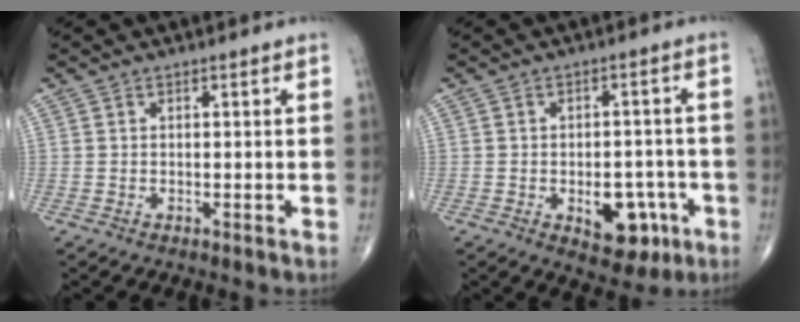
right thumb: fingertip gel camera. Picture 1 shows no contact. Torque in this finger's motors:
{"motor_torque": [2.68, 1.82, 0.85, -0.17, 0.15]}